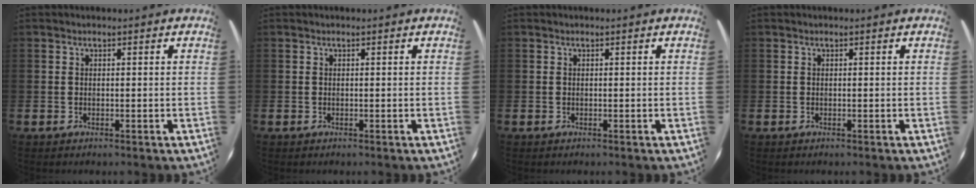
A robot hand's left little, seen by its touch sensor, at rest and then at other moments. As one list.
[{"total": 0.0}, {"total": 0.0}, {"total": 0.0}]